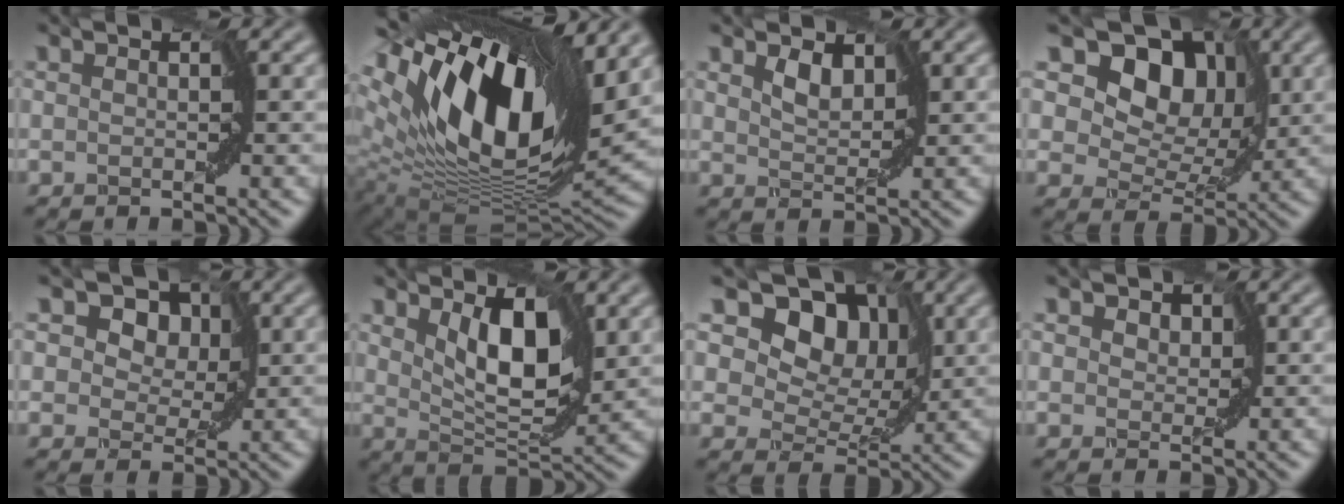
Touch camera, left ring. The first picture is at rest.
{"total": 15.8, "force": [7.1, 6.9, 12.3], "torque": [-0.220, 0.016, 0.121]}
{"total": 1.8, "force": [1.4, 0.9, 0.8], "torque": [-0.023, -0.003, 0.027]}
{"total": 13.6, "force": [7.3, 8.7, 7.5], "torque": [-0.103, 0.040, 0.106]}
{"total": 10.8, "force": [5.1, 7.4, 5.9], "torque": [-0.045, 0.046, 0.035]}
{"total": 5.3, "force": [1.9, 2.2, 4.4], "torque": [-0.076, -0.008, 0.040]}
{"total": 12.5, "force": [7.0, 7.9, 6.7], "torque": [-0.093, 0.029, 0.099]}
{"total": 2.9, "force": [1.5, 2.1, 1.3], "torque": [-0.012, 0.010, 0.003]}